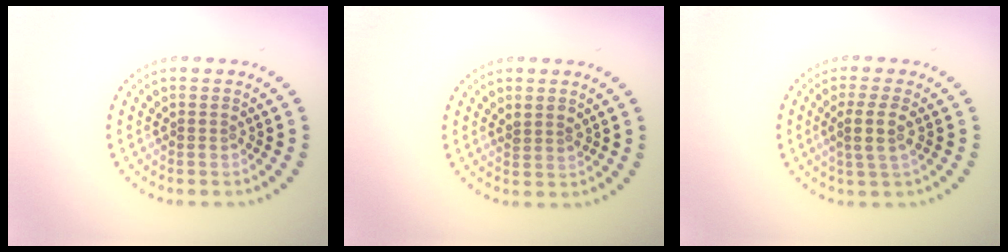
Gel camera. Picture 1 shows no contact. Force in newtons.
{"total": 1.1, "press": 1.0, "slide": 0.5}
{"total": 2.6, "press": 2.2, "slide": 1.4}